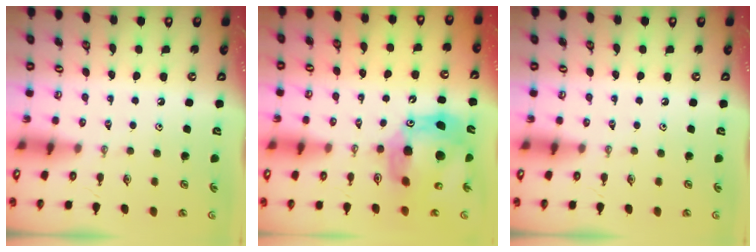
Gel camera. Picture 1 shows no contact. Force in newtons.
{"total": 17.8, "press": 17.7, "slide": 1.7}
{"total": 0.0}